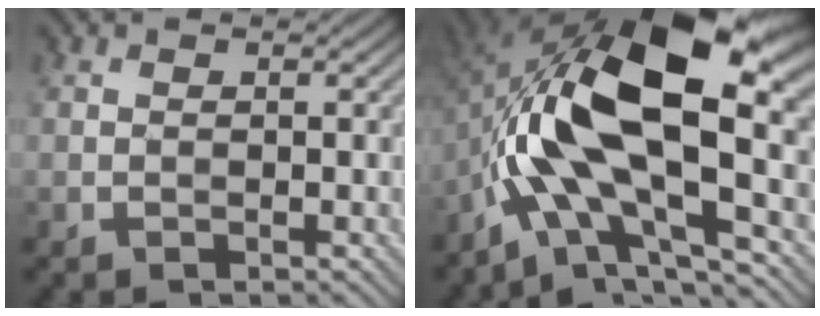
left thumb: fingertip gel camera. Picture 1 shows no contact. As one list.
[{"total": 19.1, "force": [-0.4, 8.7, 17.0], "torque": [-0.313, 0.018, -0.013]}]